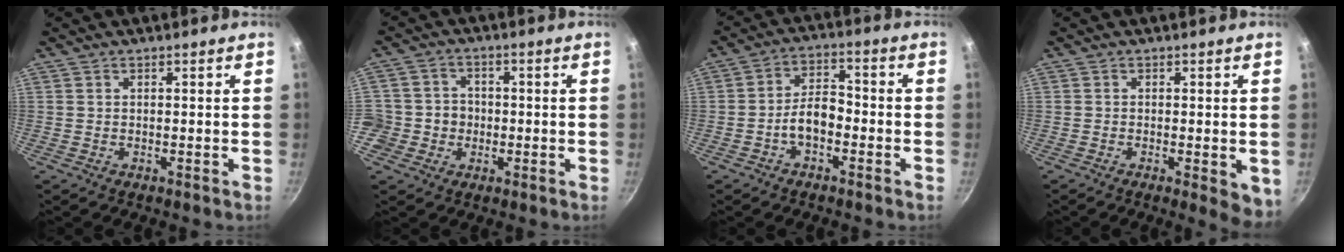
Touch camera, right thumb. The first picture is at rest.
{"total": 7.4, "force": [-1.7, 7.0, 1.9], "torque": [-0.004, 0.022, -0.040]}
{"total": 6.2, "force": [-2.5, 3.5, 4.4], "torque": [-0.061, 0.035, -0.047]}
{"total": 4.9, "force": [-1.2, 1.7, 4.5], "torque": [-0.050, -0.007, -0.014]}